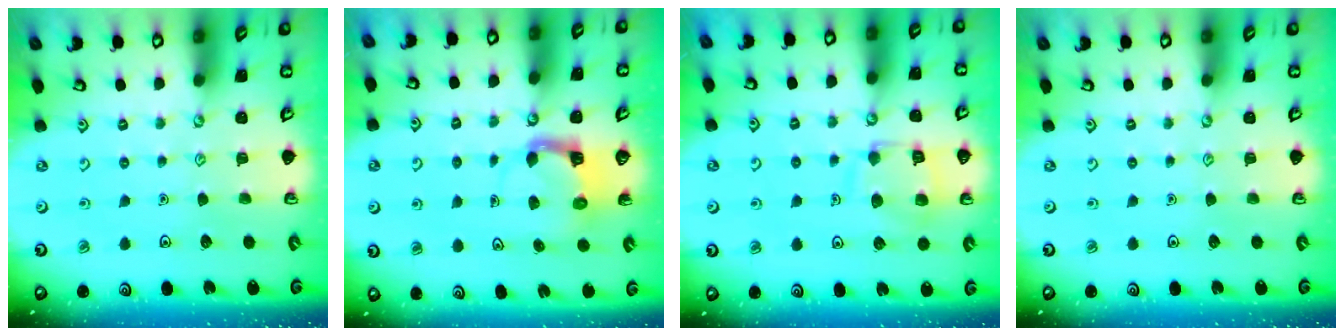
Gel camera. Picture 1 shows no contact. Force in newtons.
{"total": 4.4, "press": 4.4, "slide": 0.2}
{"total": 12.3, "press": 12.2, "slide": 1.4}
{"total": 0.0}